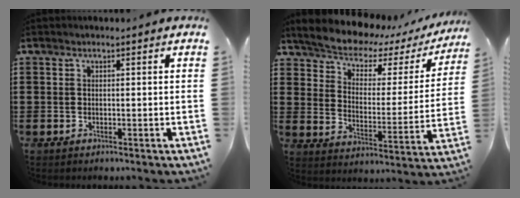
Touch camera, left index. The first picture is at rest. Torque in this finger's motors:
{"motor_torque": [1.26, -0.88, 0.68, 0.16]}